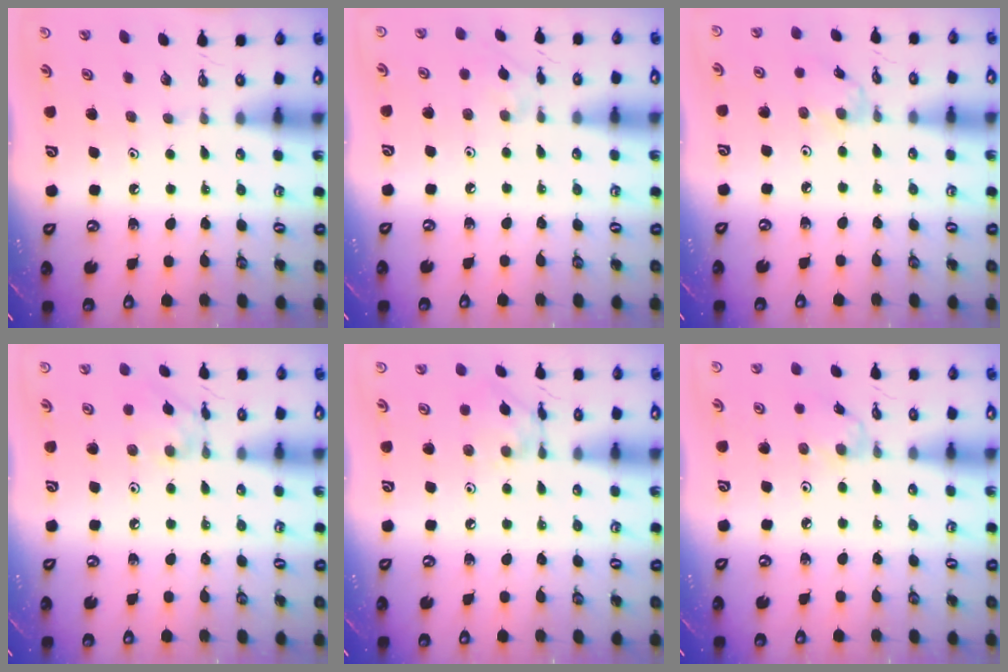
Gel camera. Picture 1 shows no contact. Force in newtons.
{"total": 2.2, "press": 2.1, "slide": 0.5}
{"total": 2.6, "press": 2.5, "slide": 0.5}
{"total": 7.0, "press": 6.9, "slide": 0.3}
{"total": 6.1, "press": 6.1, "slide": 0.2}
{"total": 0.9, "press": 0.9, "slide": 0.3}